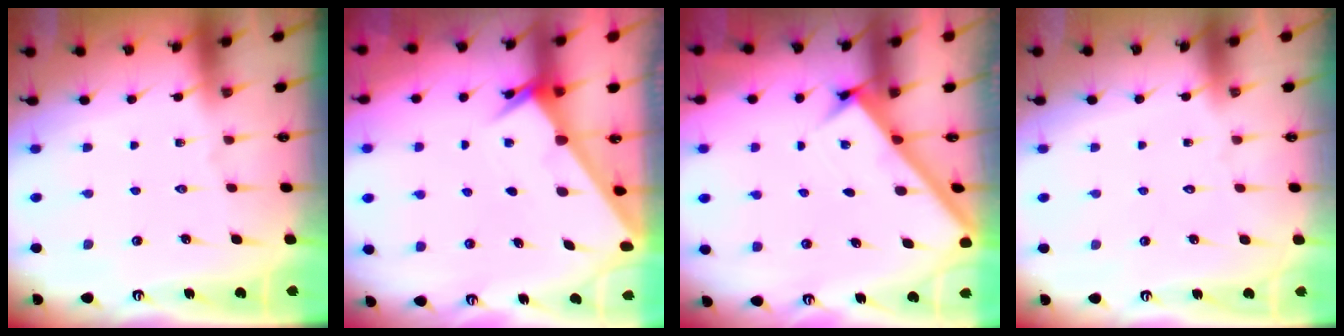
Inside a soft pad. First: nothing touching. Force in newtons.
{"total": 2.0, "press": 2.0, "slide": 0.1}
{"total": 2.9, "press": 2.8, "slide": 0.4}
{"total": 1.7, "press": 1.7, "slide": 0.1}